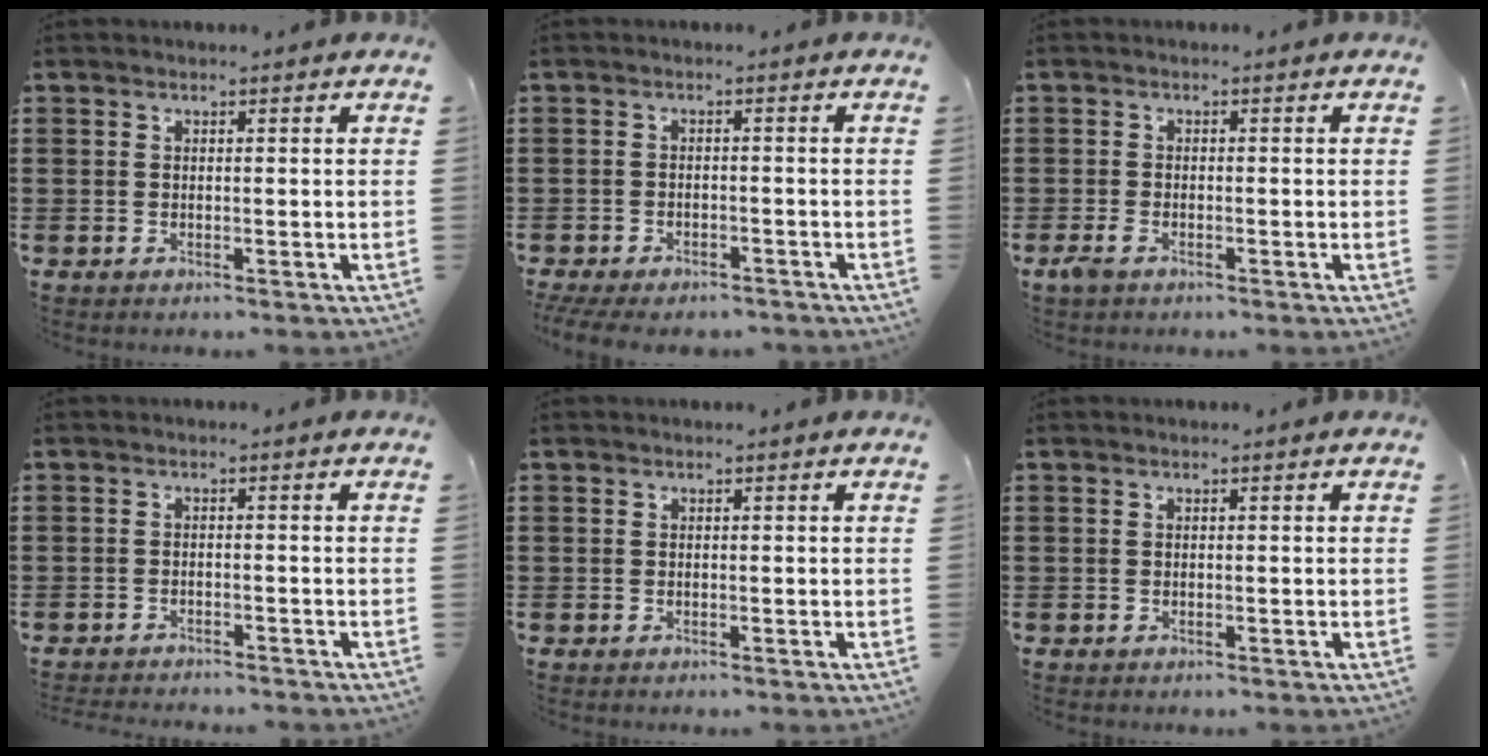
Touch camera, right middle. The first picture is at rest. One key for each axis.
{"total": 2.7, "fx": -2.6, "fy": 0.4, "fz": 0.5, "tx": -0.021, "ty": -0.005, "tz": -0.056}
{"total": 1.7, "fx": -1.0, "fy": 0.8, "fz": 1.2, "tx": -0.039, "ty": -0.006, "tz": -0.024}
{"total": 1.6, "fx": -1.6, "fy": 0.0, "fz": 0.0, "tx": -0.005, "ty": 0.002, "tz": -0.033}
{"total": 0.0}
{"total": 0.0}